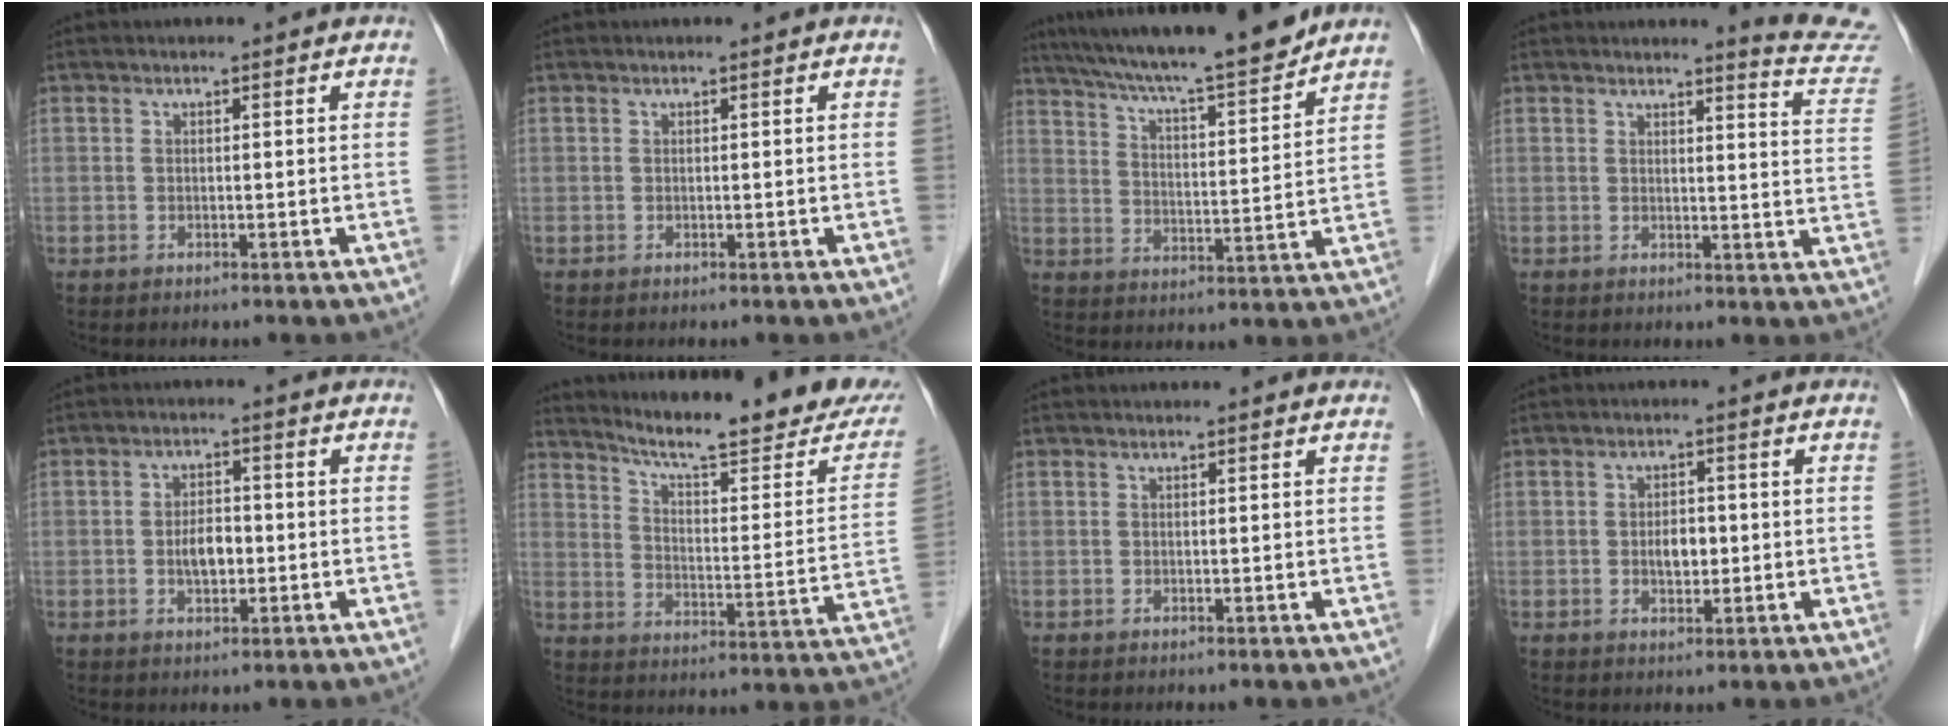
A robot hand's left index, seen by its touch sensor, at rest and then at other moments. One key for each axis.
{"total": 0.0}
{"total": 17.8, "fx": 15.8, "fy": 0.5, "fz": 8.4, "tx": -0.137, "ty": 0.005, "tz": 0.240}
{"total": 8.3, "fx": 8.3, "fy": -0.9, "fz": 0.4, "tx": -0.006, "ty": -0.081, "tz": 0.073}
{"total": 3.9, "fx": -0.8, "fy": 2.0, "fz": 3.2, "tx": -0.060, "ty": 0.005, "tz": -0.013}
{"total": 23.3, "fx": 20.2, "fy": 2.3, "fz": 11.3, "tx": -0.166, "ty": -0.061, "tz": 0.261}
{"total": 0.7, "fx": 0.6, "fy": 0.0, "fz": 0.1, "tx": -0.006, "ty": 0.002, "tz": 0.005}
{"total": 3.2, "fx": -0.4, "fy": 1.8, "fz": 2.5, "tx": -0.042, "ty": 0.004, "tz": -0.004}